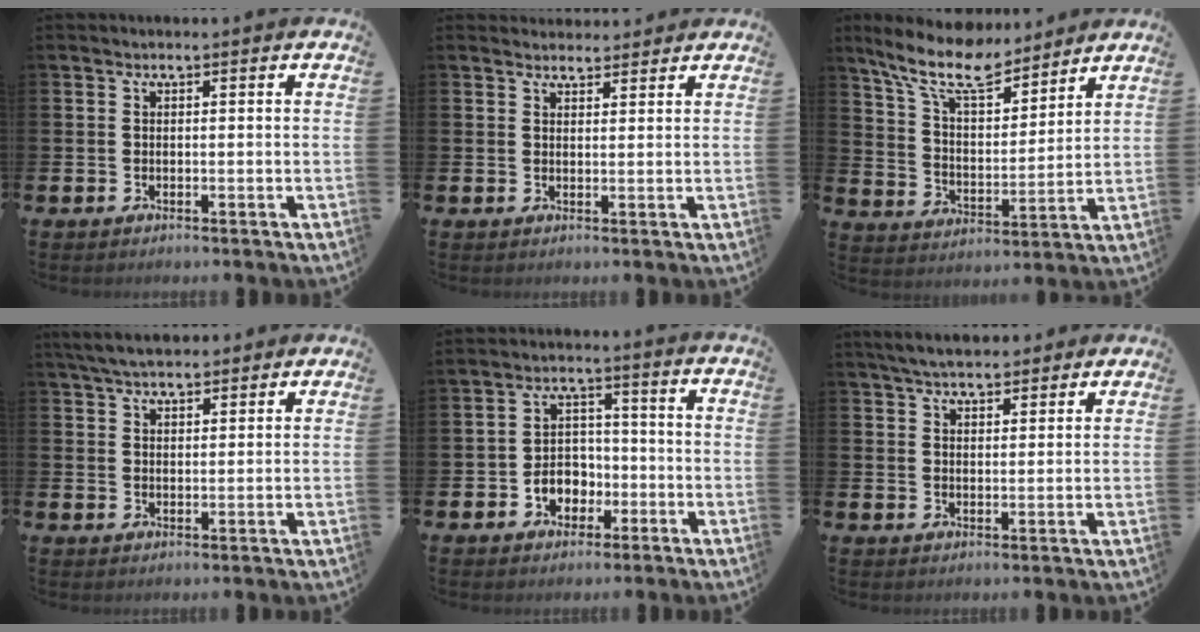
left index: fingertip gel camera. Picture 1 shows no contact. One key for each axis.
{"total": 2.4, "fx": 2.3, "fy": 0.7, "fz": -0.1, "tx": 0.006, "ty": -0.010, "tz": 0.041}
{"total": 10.8, "fx": 9.3, "fy": 3.1, "fz": 4.6, "tx": -0.126, "ty": -0.047, "tz": 0.165}
{"total": 5.1, "fx": 4.7, "fy": 1.4, "fz": 1.5, "tx": -0.041, "ty": -0.008, "tz": 0.089}
{"total": 4.3, "fx": -1.6, "fy": 3.8, "fz": 1.4, "tx": -0.028, "ty": 0.003, "tz": -0.037}
{"total": 4.9, "fx": 4.6, "fy": 1.2, "fz": 1.1, "tx": -0.035, "ty": -0.011, "tz": 0.086}